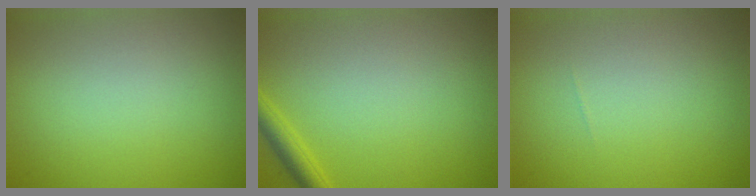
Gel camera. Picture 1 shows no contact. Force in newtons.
{"total": 2.0, "press": 2.0, "slide": 0.1}
{"total": 0.0}